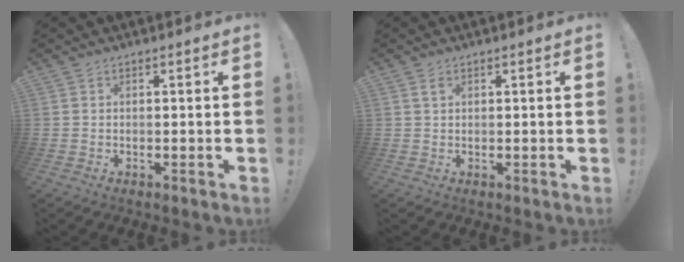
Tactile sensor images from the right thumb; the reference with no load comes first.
{"total": 1.6, "force": [0.7, 0.5, 1.3], "torque": [-0.024, 0.000, 0.012]}